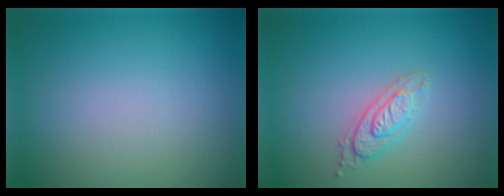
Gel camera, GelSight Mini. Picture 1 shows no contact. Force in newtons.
{"total": 2.1, "press": 2.0, "slide": 0.4}